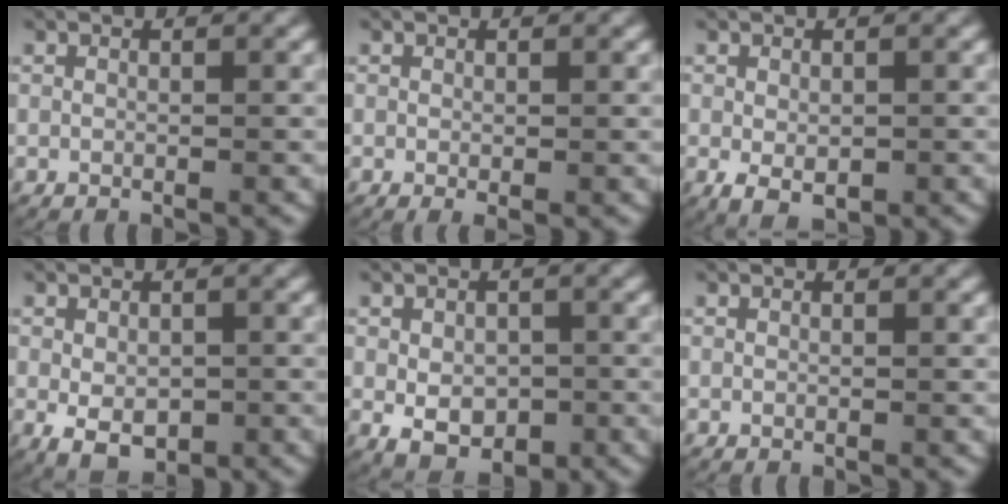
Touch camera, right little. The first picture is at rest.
{"total": 0.8, "force": [-0.4, 0.2, 0.7], "torque": [-0.011, -0.007, -0.002]}
{"total": 3.4, "force": [-1.5, 2.0, 2.3], "torque": [-0.046, -0.018, -0.012]}
{"total": 4.6, "force": [-1.9, 2.9, 3.0], "torque": [-0.063, -0.028, -0.015]}
{"total": 5.7, "force": [-2.5, 3.7, 3.6], "torque": [-0.072, -0.034, -0.022]}
{"total": 0.0}